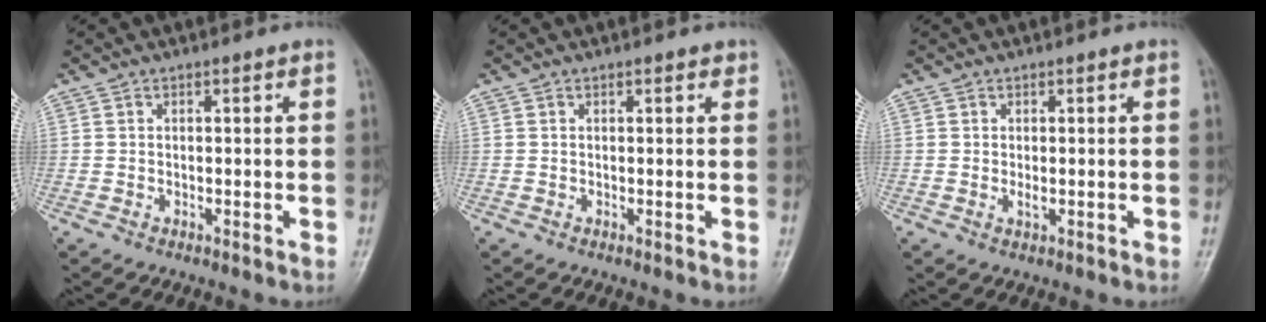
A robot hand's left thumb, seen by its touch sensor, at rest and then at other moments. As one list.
[{"total": 1.1, "force": [0.7, 0.4, 0.7], "torque": [-0.008, -0.001, 0.008]}, {"total": 1.5, "force": [0.1, 0.6, 1.4], "torque": [-0.022, 0.001, 0.006]}]